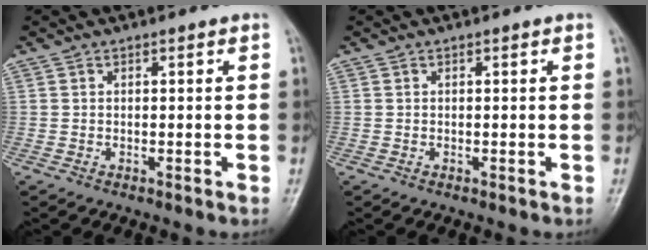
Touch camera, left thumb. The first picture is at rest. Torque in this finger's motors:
{"motor_torque": [0.00, 0.00, 0.00, 0.00, 0.00]}